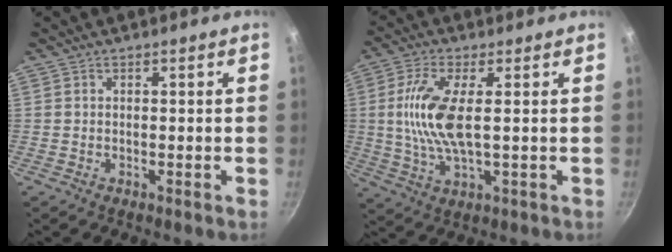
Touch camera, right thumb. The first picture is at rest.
{"total": 10.7, "force": [1.1, 3.7, 9.9], "torque": [-0.216, -0.002, 0.020]}